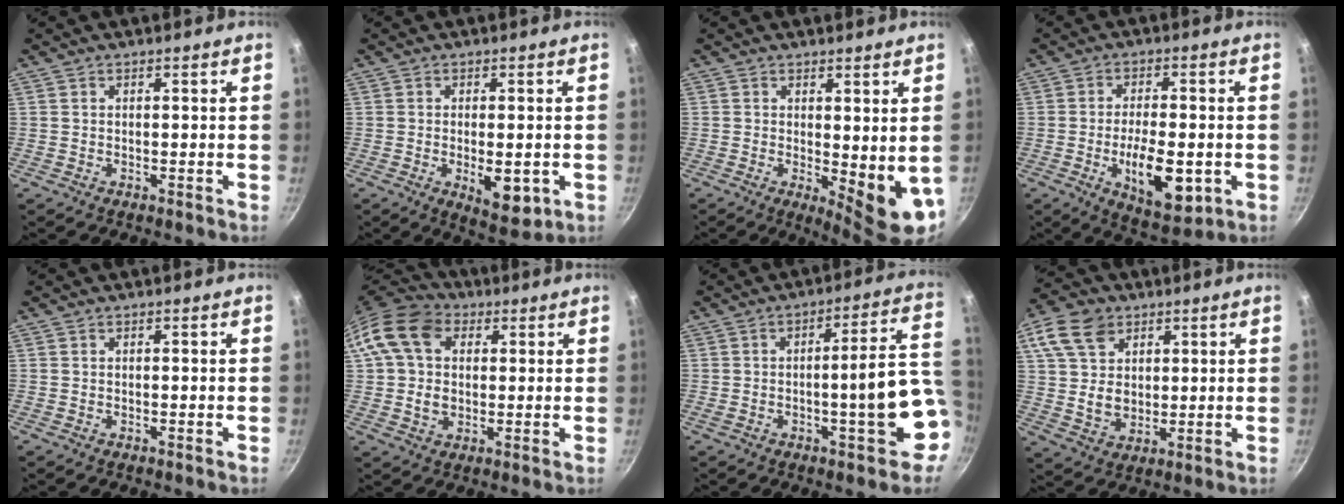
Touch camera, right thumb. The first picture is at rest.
{"total": 8.1, "force": [-1.9, 3.6, 7.0], "torque": [-0.085, -0.008, -0.016]}
{"total": 8.6, "force": [0.4, 3.1, 8.0], "torque": [-0.094, -0.022, 0.014]}
{"total": 12.8, "force": [-3.1, 5.7, 11.1], "torque": [-0.162, 0.001, -0.037]}
{"total": 0.0}
{"total": 14.6, "force": [3.5, 10.9, 9.1], "torque": [-0.159, 0.016, 0.051]}
{"total": 14.3, "force": [-3.1, 3.9, 13.4], "torque": [-0.144, 0.038, -0.038]}
{"total": 12.6, "force": [5.3, 9.3, 6.7], "torque": [-0.104, -0.011, 0.098]}